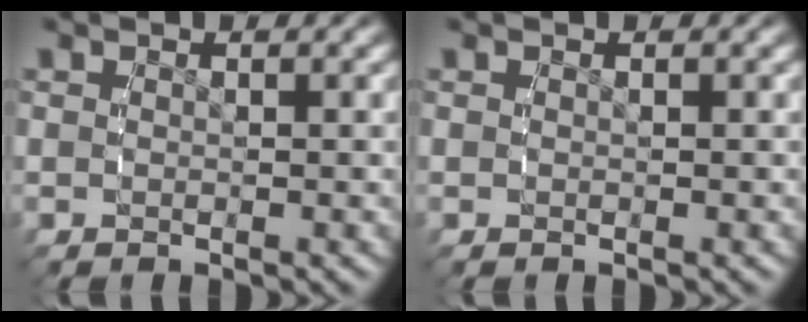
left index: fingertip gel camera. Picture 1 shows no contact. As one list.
[{"total": 0.0}]